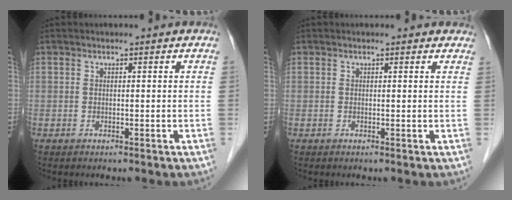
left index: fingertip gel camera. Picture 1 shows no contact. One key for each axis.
{"total": 1.7, "fx": 1.4, "fy": 0.7, "fz": 0.4, "tx": -0.004, "ty": 0.001, "tz": 0.003}